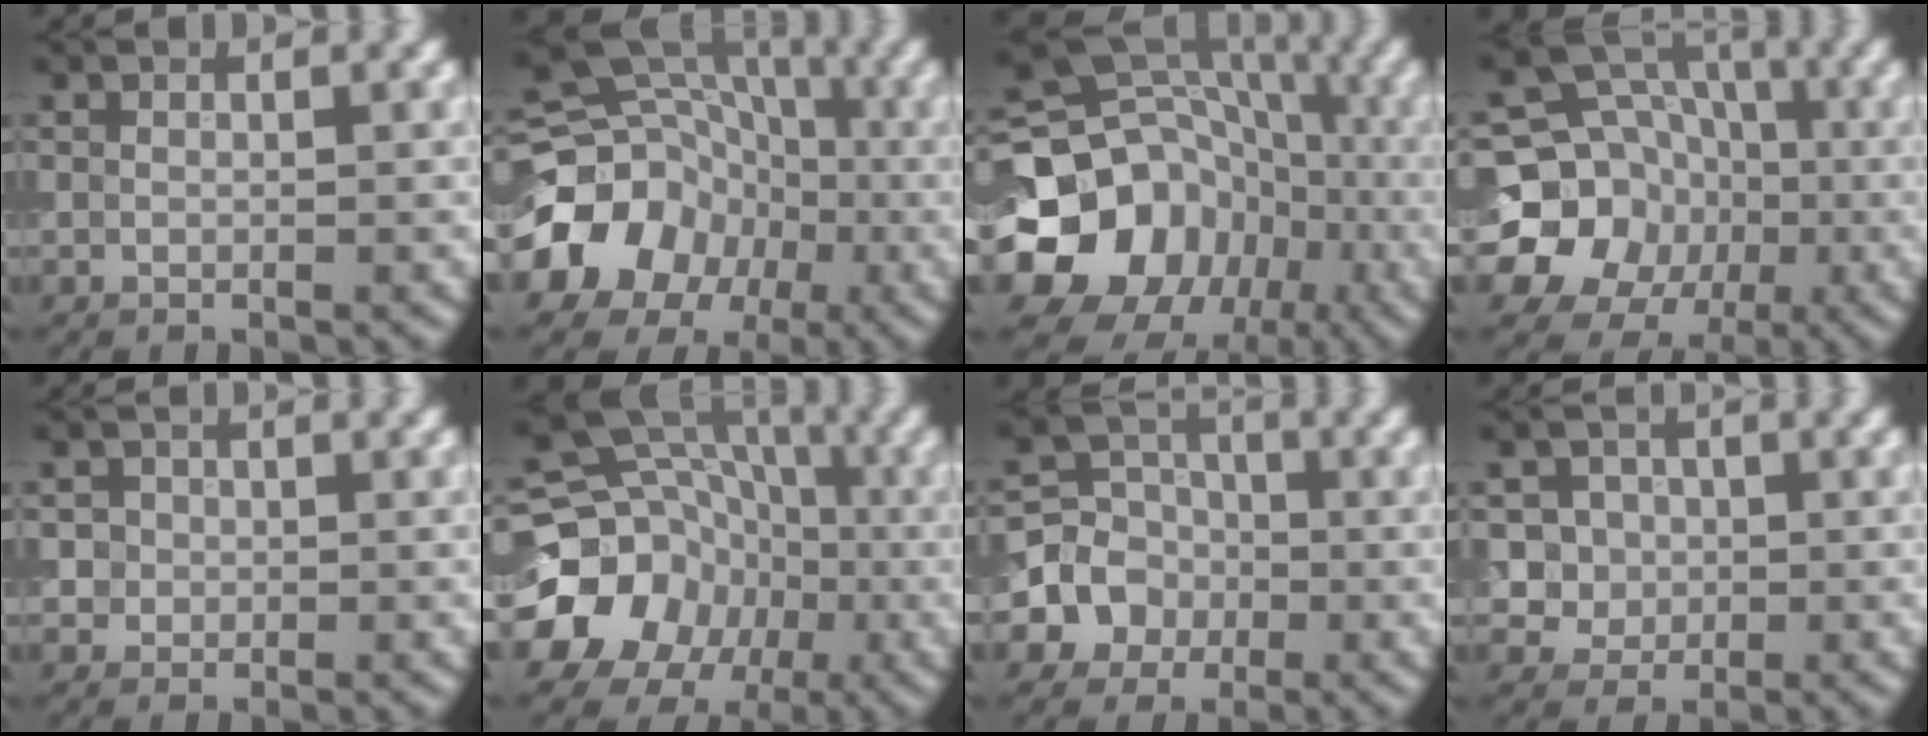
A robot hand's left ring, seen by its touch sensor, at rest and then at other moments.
{"total": 16.3, "force": [-4.5, 14.5, 6.0], "torque": [-0.140, -0.015, -0.103]}
{"total": 20.8, "force": [-5.6, 18.4, 7.8], "torque": [-0.156, -0.016, -0.122]}
{"total": 16.0, "force": [-2.5, 14.6, 6.0], "torque": [-0.136, -0.006, -0.056]}
{"total": 1.8, "force": [0.3, 1.7, 0.5], "torque": [0.008, 0.000, 0.011]}
{"total": 19.1, "force": [-4.0, 17.4, 6.8], "torque": [-0.151, -0.018, -0.098]}
{"total": 6.4, "force": [-1.8, 6.0, 1.4], "torque": [-0.013, 0.012, -0.059]}
{"total": 5.4, "force": [0.9, 5.0, 1.8], "torque": [-0.021, 0.024, 0.004]}